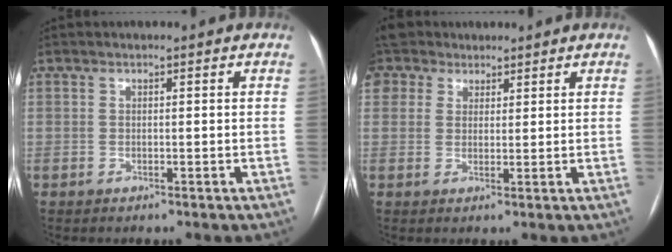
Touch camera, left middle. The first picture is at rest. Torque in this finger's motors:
{"motor_torque": [1.10, -1.03, 1.05, 0.21]}